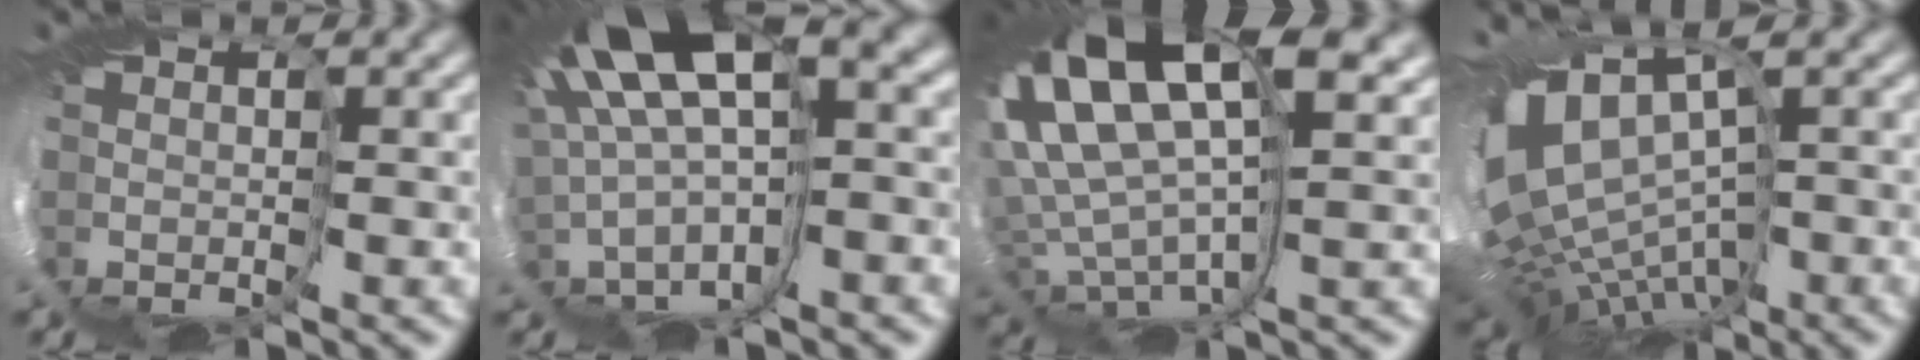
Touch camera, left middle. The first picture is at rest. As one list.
[{"total": 9.2, "force": [3.4, 1.9, 8.4], "torque": [-0.202, 0.014, 0.081]}, {"total": 11.4, "force": [5.3, 2.9, 9.6], "torque": [-0.241, 0.017, 0.105]}, {"total": 8.9, "force": [-1.8, 3.4, 8.0], "torque": [-0.165, 0.009, 0.011]}]